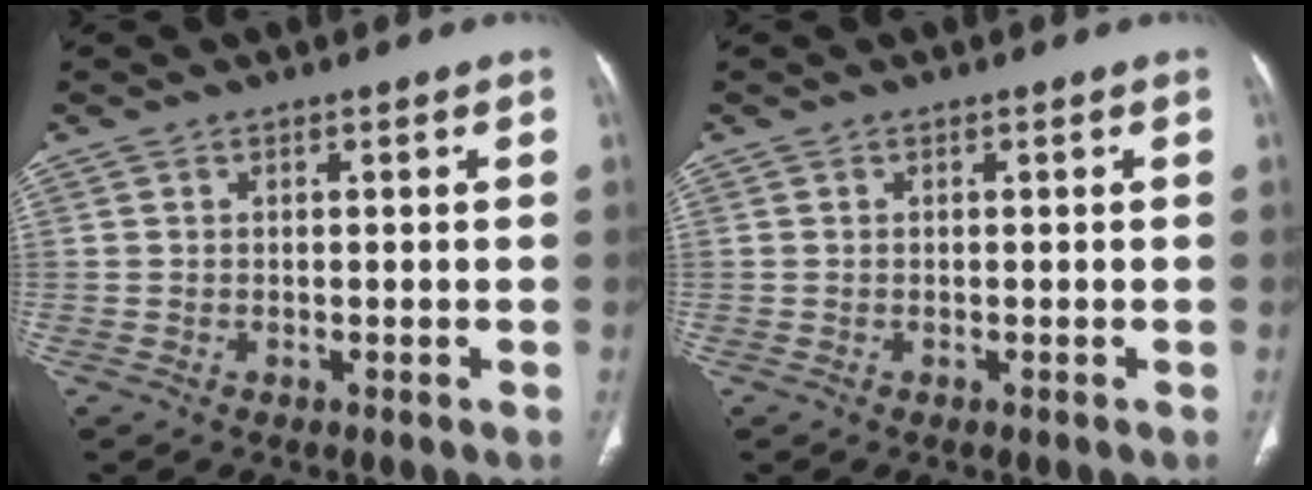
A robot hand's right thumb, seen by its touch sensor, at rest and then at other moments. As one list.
[{"total": 0.0}]